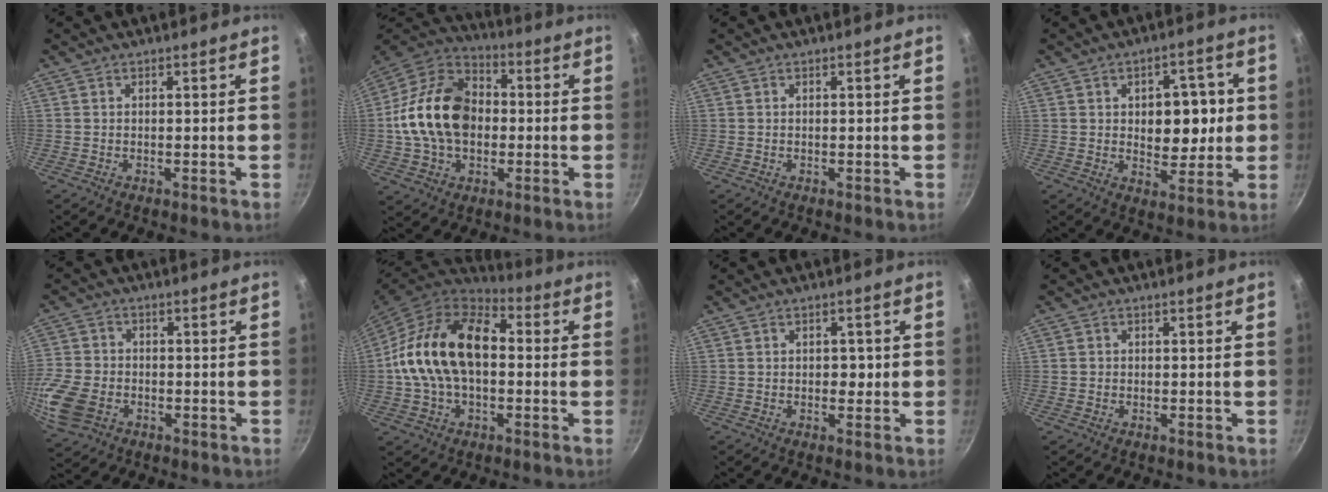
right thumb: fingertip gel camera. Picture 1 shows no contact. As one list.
[{"total": 19.2, "force": [-0.4, 13.9, 13.2], "torque": [-0.208, 0.033, -0.017]}, {"total": 0.0}, {"total": 10.6, "force": [1.0, 6.8, 8.0], "torque": [-0.062, -0.003, 0.017]}, {"total": 13.7, "force": [-4.3, 10.4, 7.9], "torque": [-0.189, 0.019, -0.083]}, {"total": 19.8, "force": [0.4, 12.8, 15.1], "torque": [-0.255, 0.037, -0.006]}, {"total": 2.6, "force": [0.1, 1.9, 1.7], "torque": [-0.012, 0.003, 0.000]}, {"total": 1.2, "force": [0.0, 1.2, 0.3], "torque": [0.000, 0.004, -0.002]}]